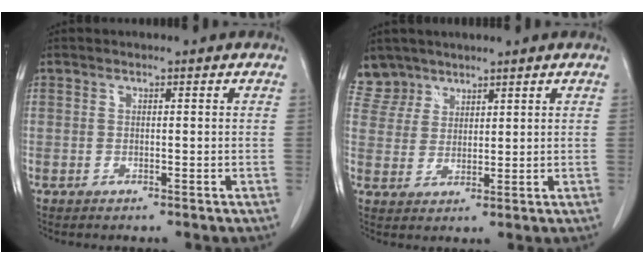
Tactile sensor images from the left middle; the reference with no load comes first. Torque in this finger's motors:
{"motor_torque": [0.47, -0.52, 0.02, -0.03]}